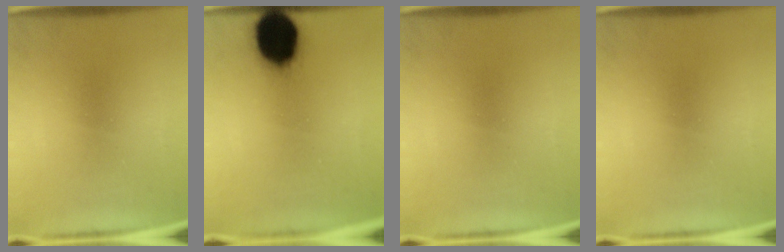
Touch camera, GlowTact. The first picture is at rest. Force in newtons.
{"total": 17.2}
{"total": 0.0}
{"total": 0.0}